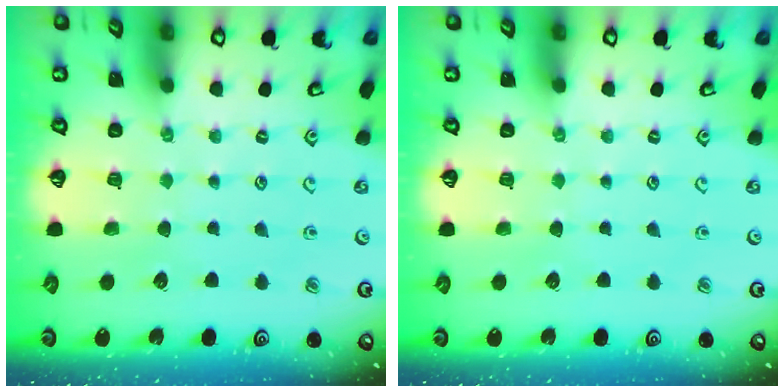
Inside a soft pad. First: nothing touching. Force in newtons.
{"total": 0.0}